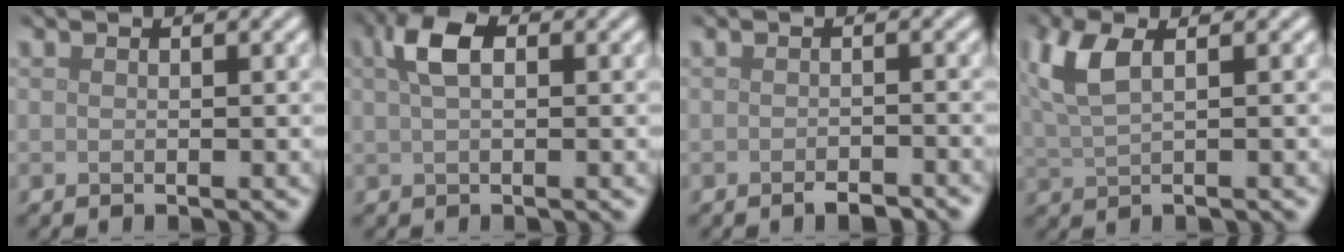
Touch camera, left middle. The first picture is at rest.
{"total": 3.3, "force": [1.1, 1.6, 2.7], "torque": [-0.054, 0.010, 0.016]}
{"total": 1.7, "force": [-1.2, 0.5, 1.0], "torque": [-0.014, -0.003, -0.019]}
{"total": 4.3, "force": [1.5, 1.6, 3.6], "torque": [-0.080, 0.010, 0.030]}